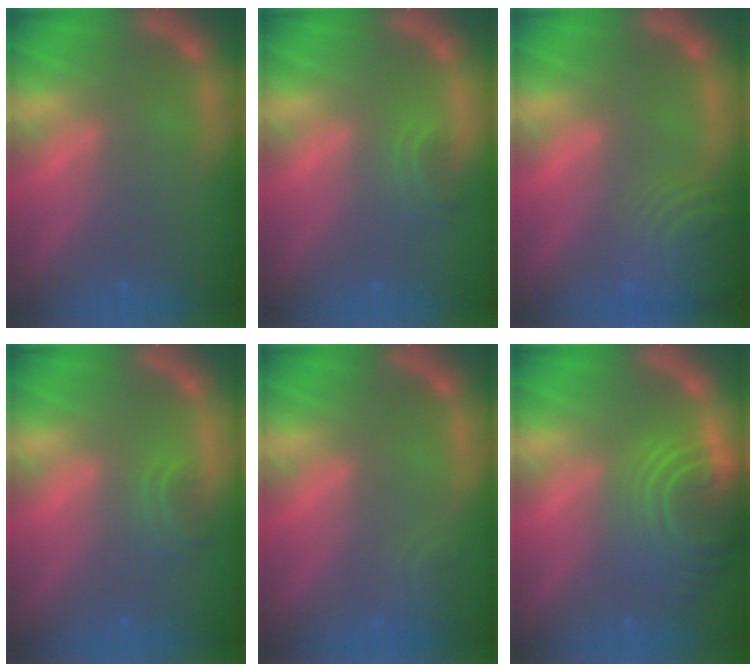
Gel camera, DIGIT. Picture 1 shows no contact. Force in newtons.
{"total": 1.9}
{"total": 7.4}
{"total": 1.9}
{"total": 1.9}
{"total": 8.5}